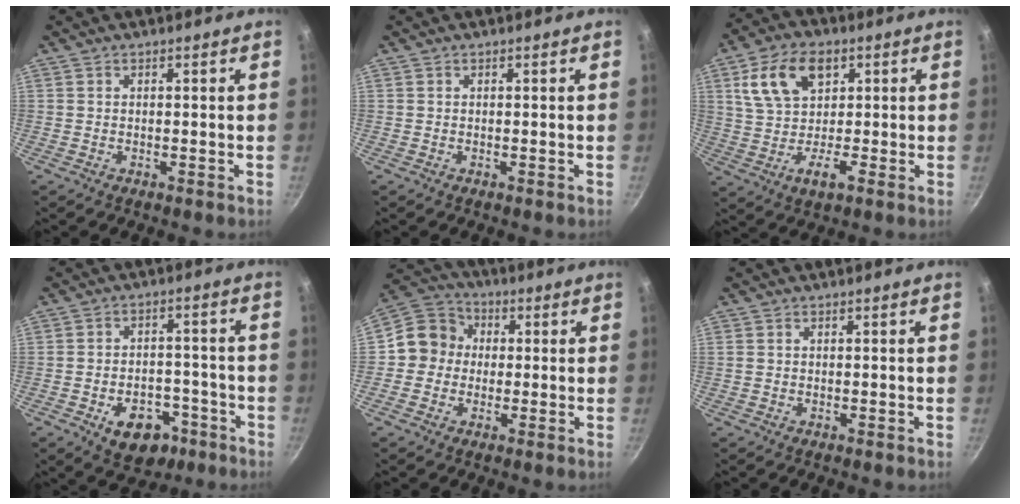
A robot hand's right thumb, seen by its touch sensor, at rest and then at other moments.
{"total": 0.0}
{"total": 12.4, "force": [3.5, 8.3, 8.5], "torque": [-0.126, 0.009, 0.053]}
{"total": 10.4, "force": [-5.1, 7.0, 5.8], "torque": [-0.050, 0.034, -0.064]}
{"total": 8.9, "force": [0.0, 8.3, 3.1], "torque": [-0.015, 0.023, -0.023]}
{"total": 0.6, "force": [0.1, 0.5, 0.3], "torque": [-0.004, 0.002, 0.002]}